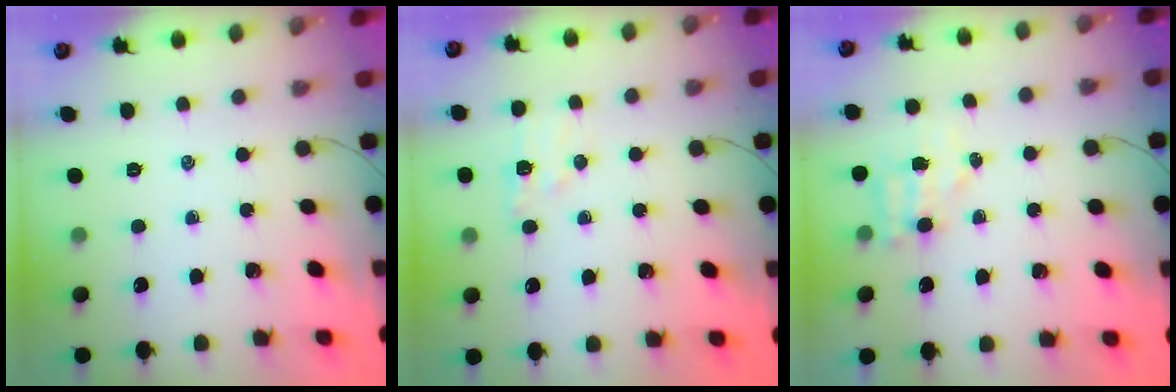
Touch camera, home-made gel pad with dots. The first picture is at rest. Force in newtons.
{"total": 6.5, "press": 6.4, "slide": 1.1}
{"total": 4.0, "press": 4.0, "slide": 0.6}